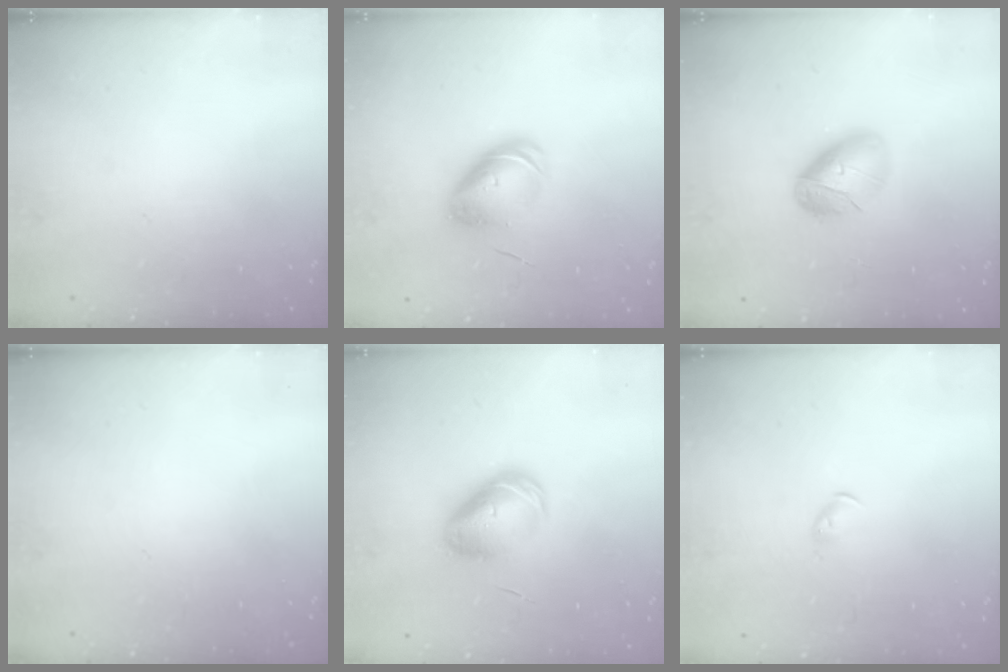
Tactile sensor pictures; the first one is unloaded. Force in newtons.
{"total": 7.7, "press": 7.5, "slide": 1.6}
{"total": 10.2, "press": 10.2, "slide": 0.2}
{"total": 0.0}
{"total": 9.3, "press": 9.2, "slide": 1.6}
{"total": 3.2, "press": 3.1, "slide": 0.7}